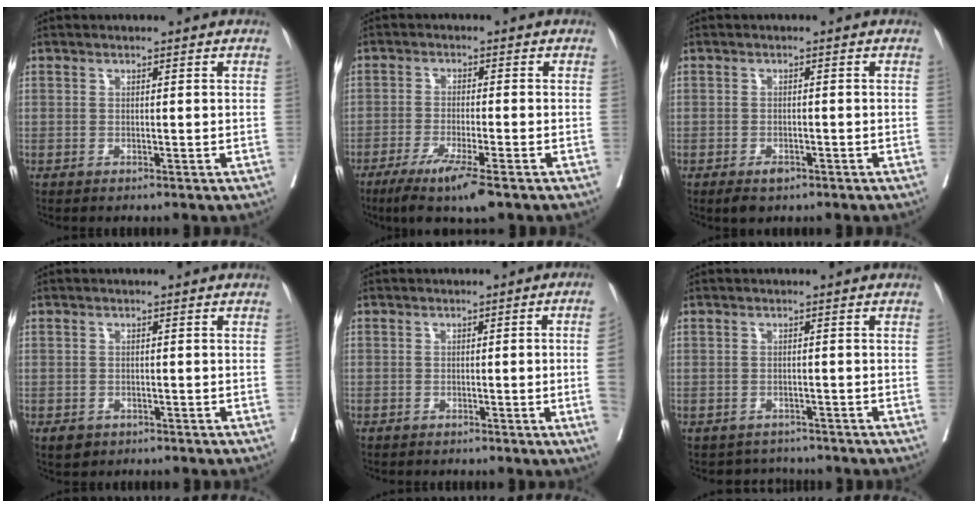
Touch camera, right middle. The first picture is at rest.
{"total": 9.2, "force": [-6.2, 0.1, 6.7], "torque": [-0.116, -0.025, -0.103]}
{"total": 2.6, "force": [-1.6, 1.3, 1.6], "torque": [-0.027, -0.002, -0.019]}
{"total": 2.1, "force": [-1.4, 1.5, 0.7], "torque": [-0.010, 0.001, -0.016]}
{"total": 5.0, "force": [-1.0, -1.5, 4.7], "torque": [-0.055, -0.006, -0.012]}
{"total": 3.1, "force": [-2.8, 1.2, -0.5], "torque": [0.006, 0.005, -0.042]}